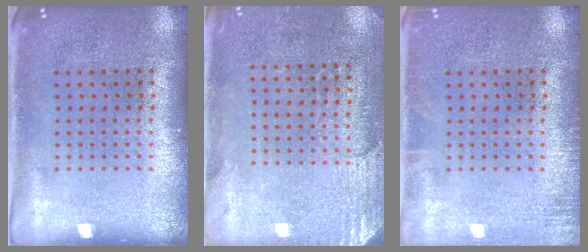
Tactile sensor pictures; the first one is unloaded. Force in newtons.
{"total": 2.7, "press": 2.4, "slide": 1.2}
{"total": 1.4, "press": 1.4, "slide": 0.2}